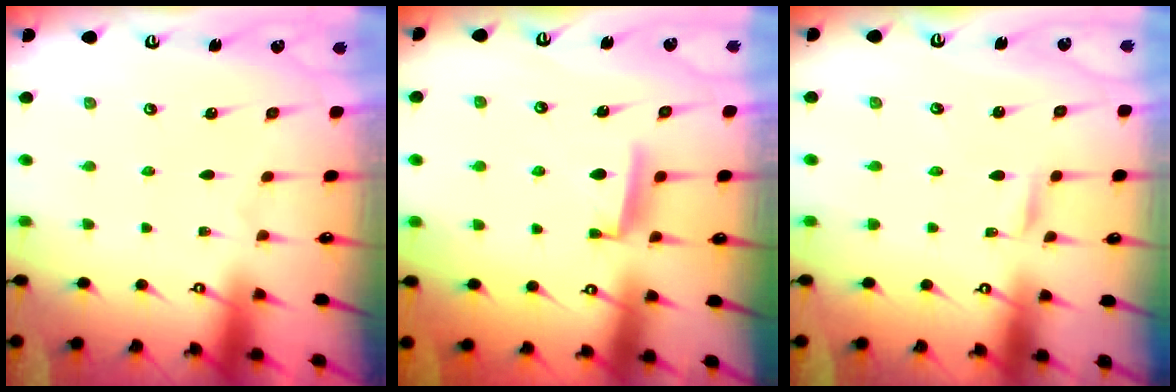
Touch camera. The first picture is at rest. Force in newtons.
{"total": 5.7, "press": 5.6, "slide": 0.8}
{"total": 1.8, "press": 1.8, "slide": 0.3}